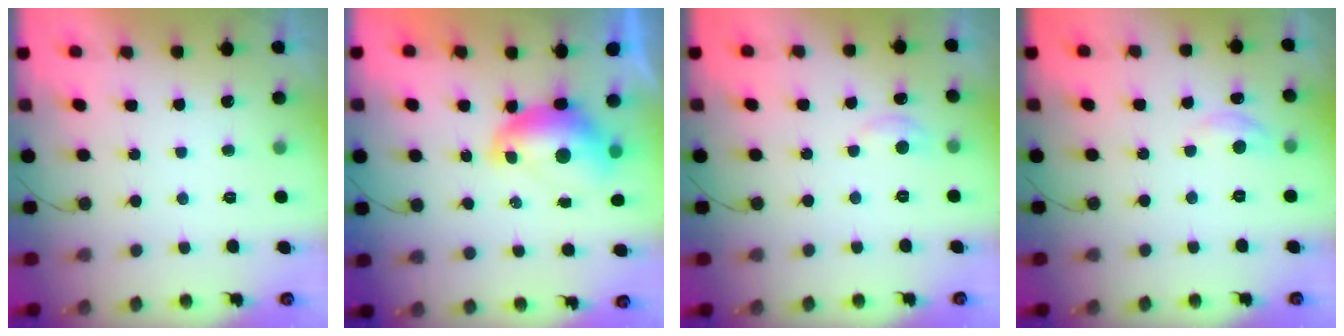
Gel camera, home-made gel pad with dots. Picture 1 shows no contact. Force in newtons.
{"total": 9.2, "press": 9.1, "slide": 0.9}
{"total": 4.4, "press": 4.4, "slide": 0.6}
{"total": 4.6, "press": 4.6, "slide": 0.4}